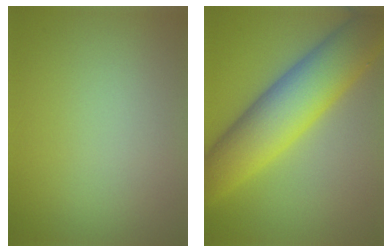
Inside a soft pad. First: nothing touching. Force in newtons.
{"total": 10.2, "press": 10.2, "slide": 0.3}